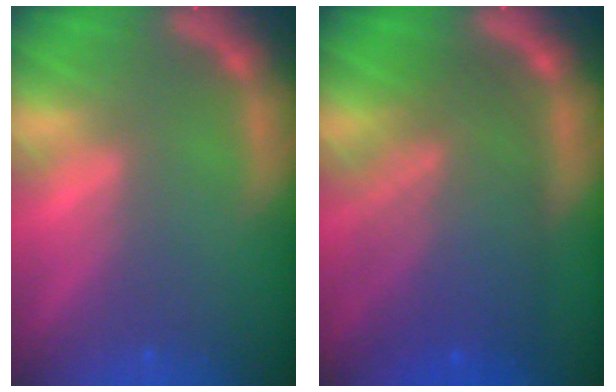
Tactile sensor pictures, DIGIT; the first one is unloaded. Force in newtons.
{"total": 9.5}